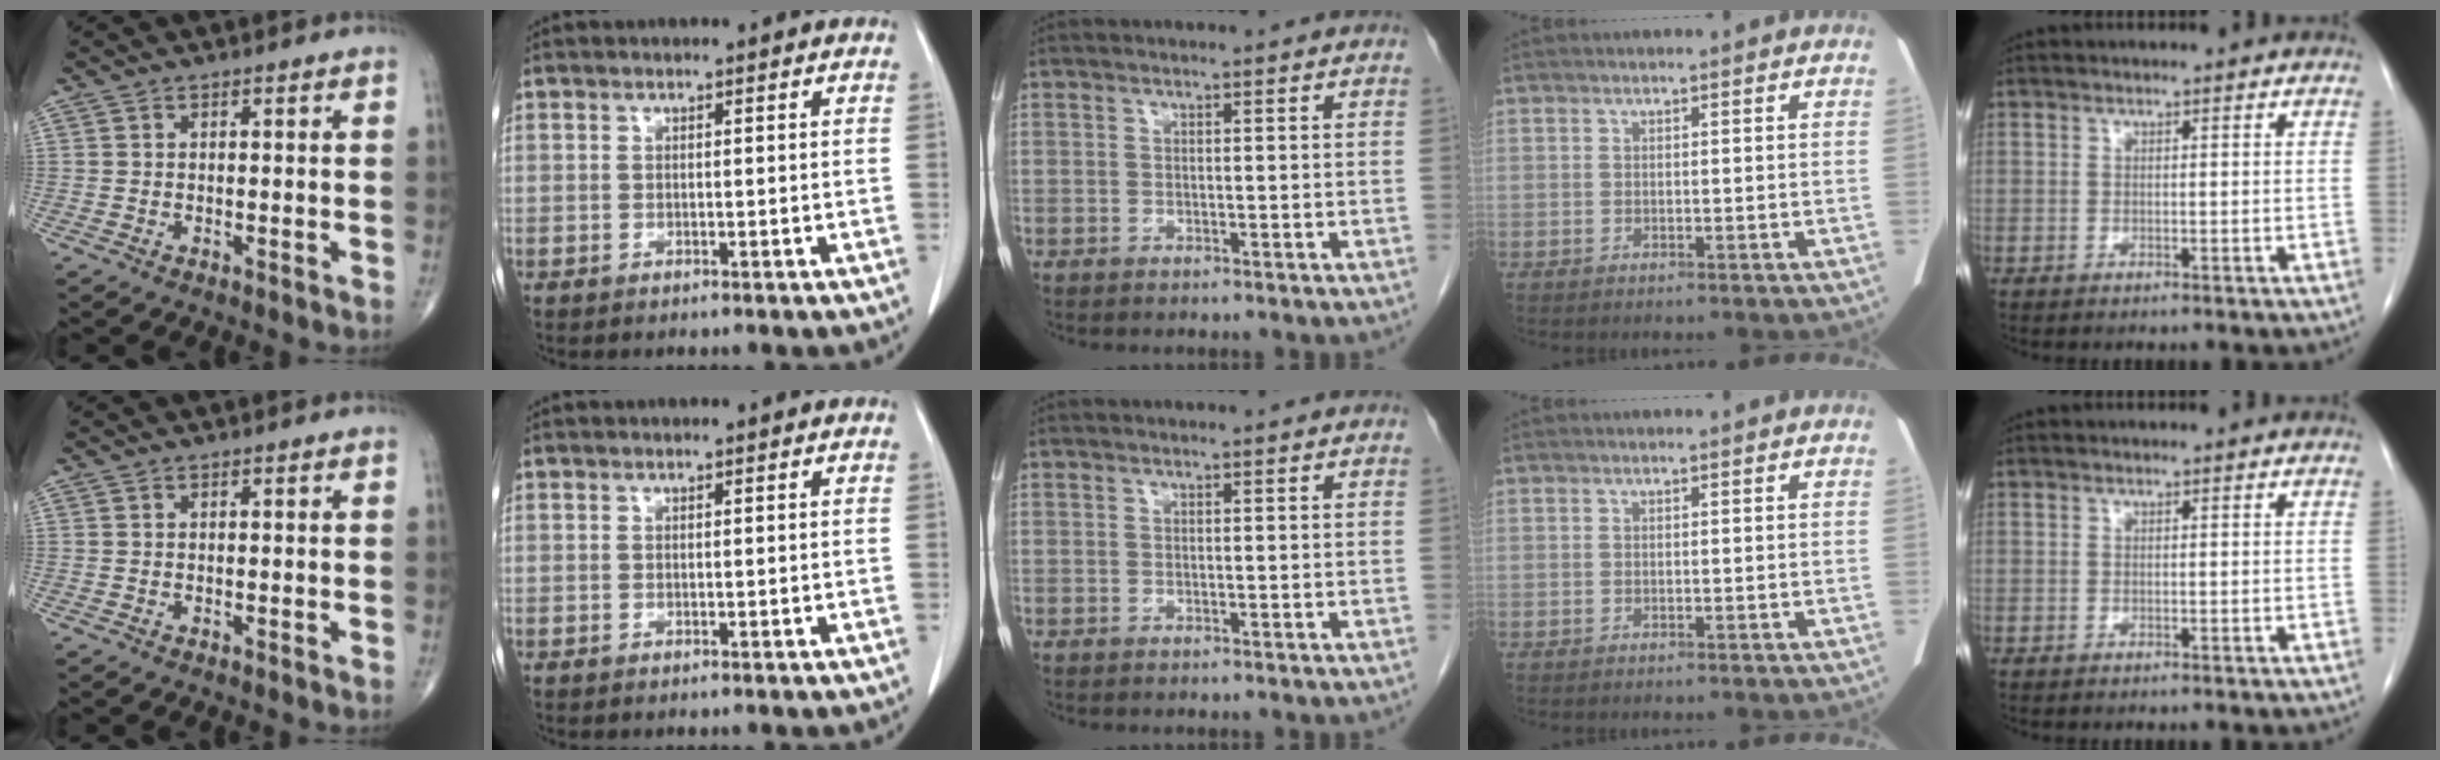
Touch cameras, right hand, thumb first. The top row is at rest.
{}